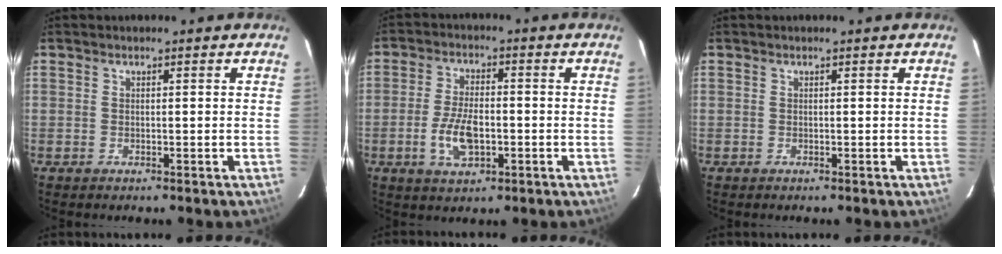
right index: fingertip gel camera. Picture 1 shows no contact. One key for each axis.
{"total": 8.0, "fx": -2.2, "fy": 3.9, "fz": 6.6, "tx": -0.136, "ty": 0.000, "tz": -0.038}
{"total": 0.0}